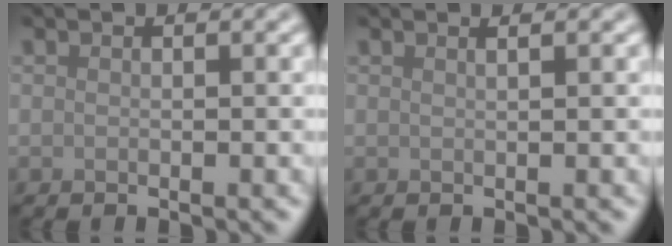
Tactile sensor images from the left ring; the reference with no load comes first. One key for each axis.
{"total": 1.0, "fx": 0.6, "fy": 0.4, "fz": 0.7, "tx": -0.002, "ty": 0.001, "tz": 0.000}